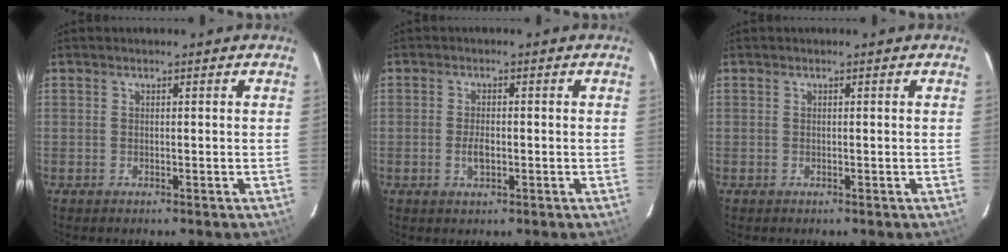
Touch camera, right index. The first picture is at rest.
{"total": 2.8, "force": [-0.7, 1.4, 2.3], "torque": [-0.043, -0.001, -0.012]}
{"total": 0.0}